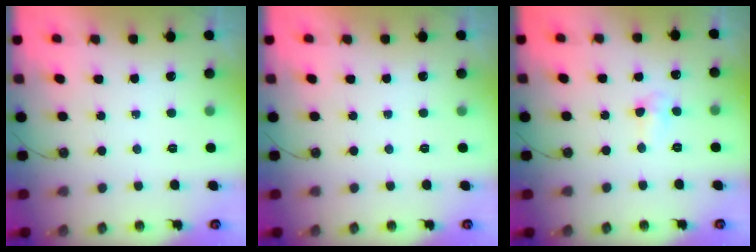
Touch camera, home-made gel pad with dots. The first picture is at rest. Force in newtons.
{"total": 0.0}
{"total": 4.7, "press": 4.6, "slide": 0.7}